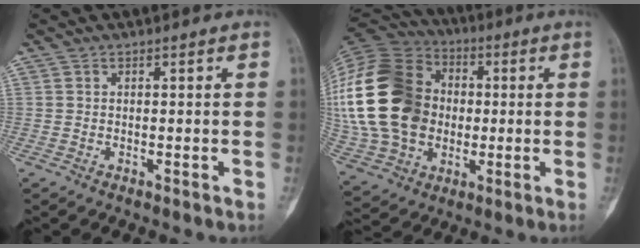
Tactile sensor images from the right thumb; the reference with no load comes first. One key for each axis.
{"total": 28.9, "fx": 1.2, "fy": 22.3, "fz": 18.4, "tx": -0.395, "ty": 0.030, "tz": 0.037}